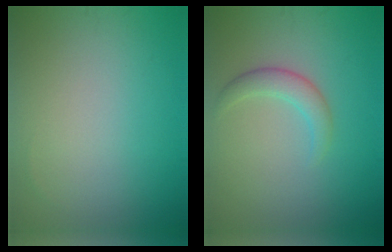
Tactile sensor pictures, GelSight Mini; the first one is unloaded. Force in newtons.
{"total": 2.2, "press": 2.2, "slide": 0.2}